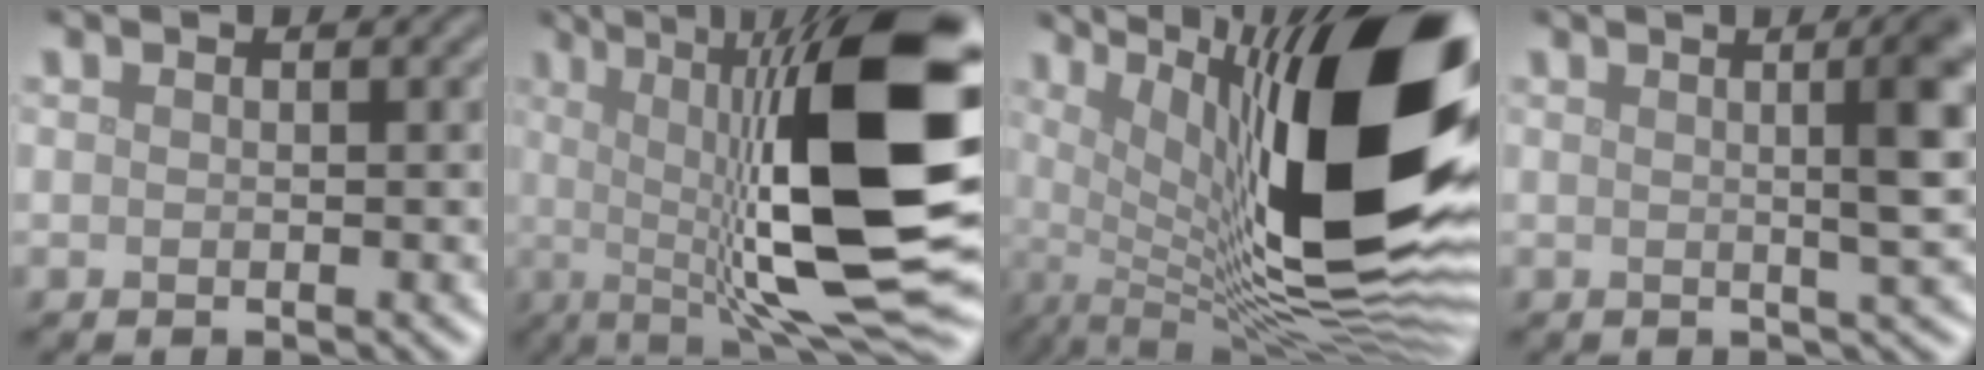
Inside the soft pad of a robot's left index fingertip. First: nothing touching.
{"total": 18.0, "force": [0.6, 5.1, 17.3], "torque": [-0.231, 0.016, 0.006]}
{"total": 18.4, "force": [3.8, 5.9, 17.0], "torque": [-0.255, 0.004, 0.060]}
{"total": 6.6, "force": [1.2, 1.7, 6.3], "torque": [-0.055, 0.015, 0.015]}